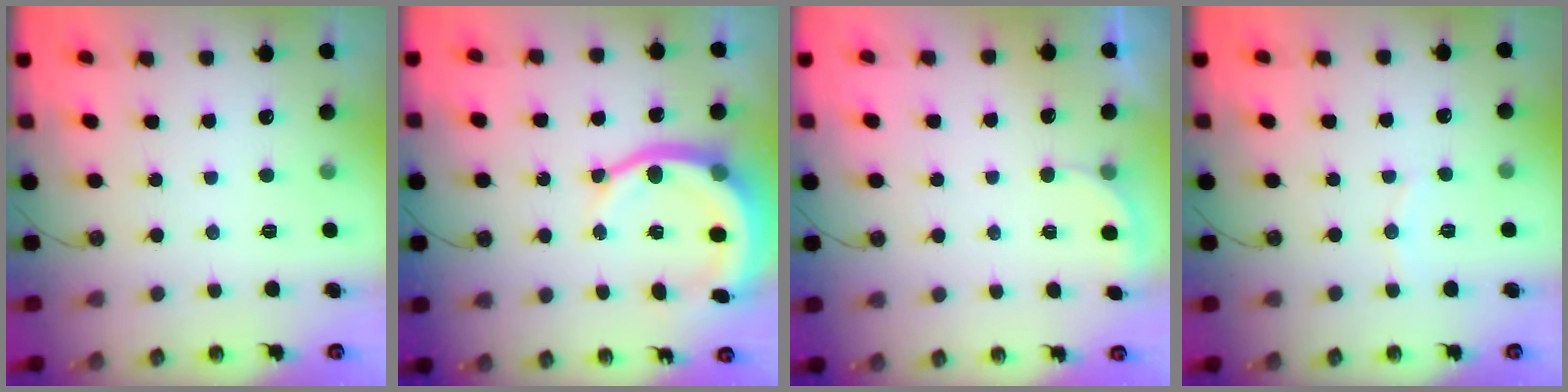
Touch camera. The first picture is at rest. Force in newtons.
{"total": 12.6, "press": 12.4, "slide": 2.2}
{"total": 2.1, "press": 2.1, "slide": 0.6}
{"total": 3.6, "press": 3.6, "slide": 0.2}